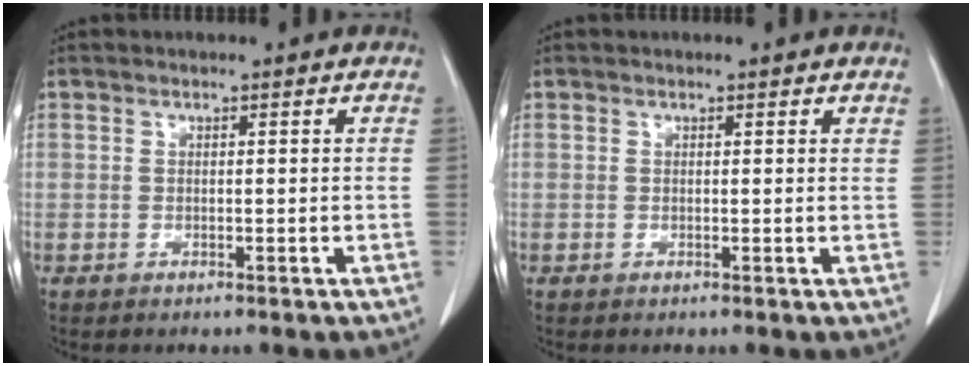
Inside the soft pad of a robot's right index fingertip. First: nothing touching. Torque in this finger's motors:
{"motor_torque": [-0.06, 0.03, -0.08, -0.01]}